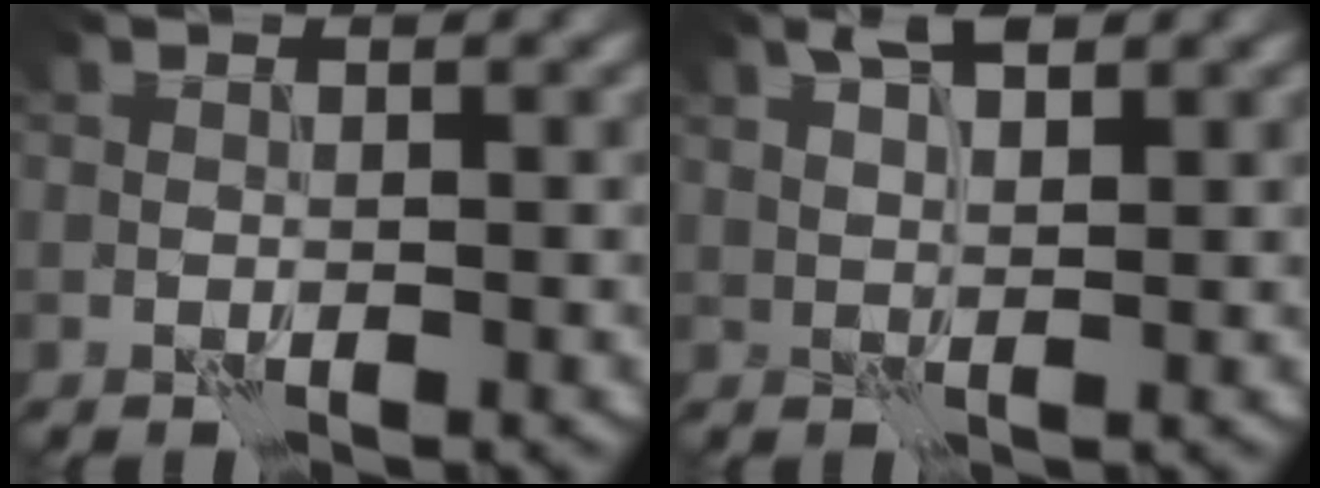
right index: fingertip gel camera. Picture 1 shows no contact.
{"total": 2.5, "force": [2.2, 0.1, 1.1], "torque": [-0.021, 0.001, 0.044]}